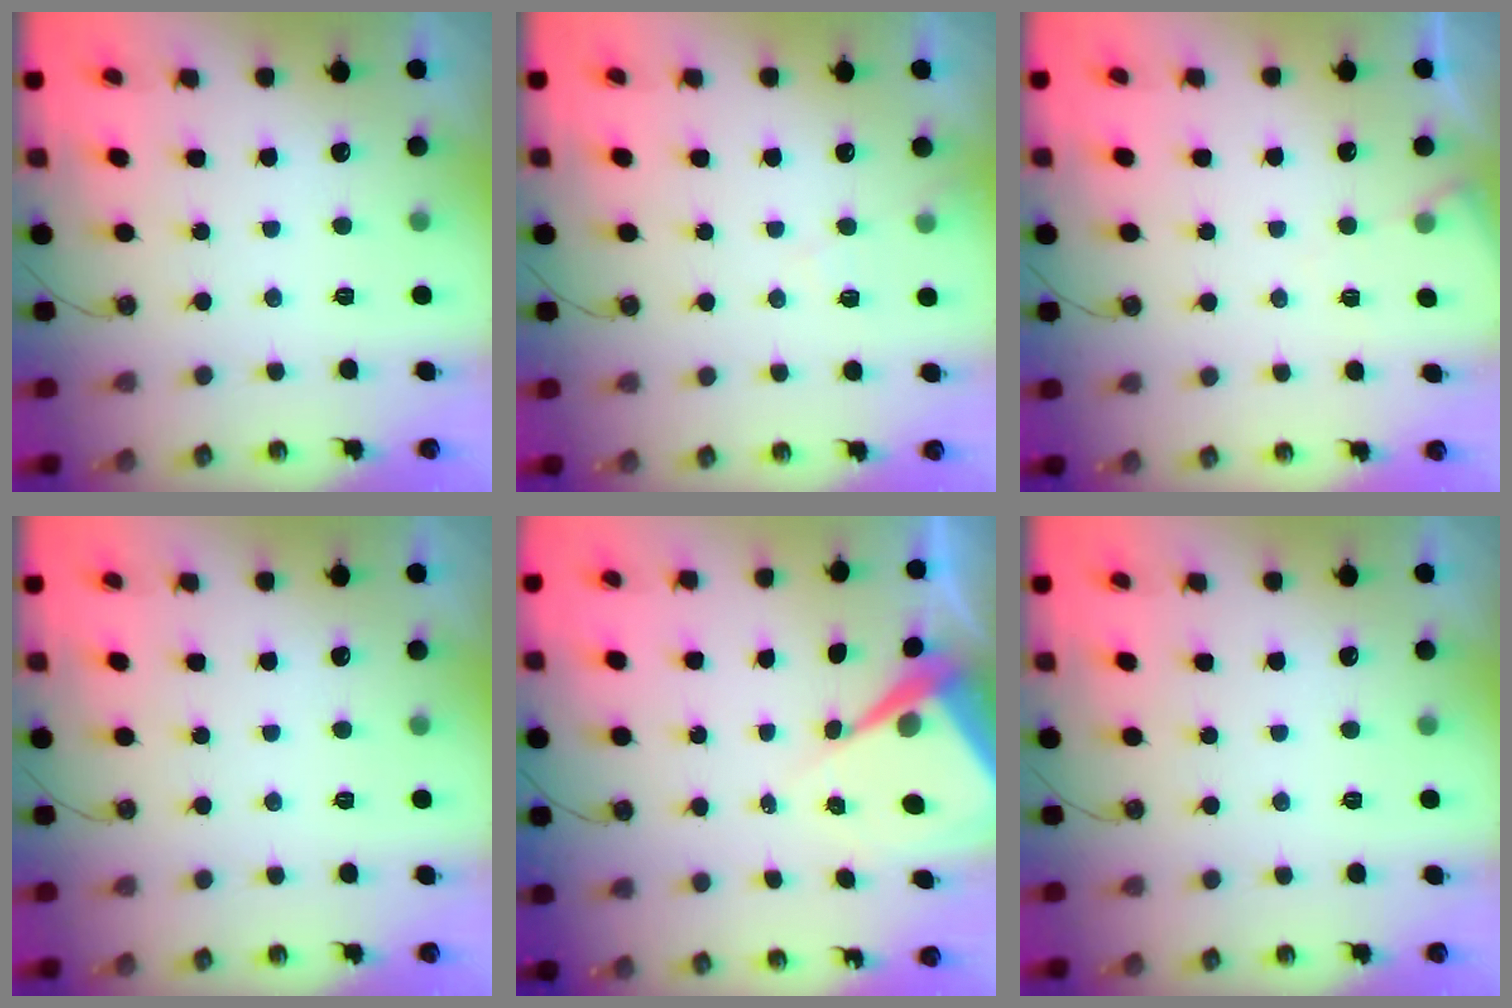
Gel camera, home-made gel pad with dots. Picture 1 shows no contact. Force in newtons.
{"total": 6.3, "press": 6.2, "slide": 0.7}
{"total": 4.4, "press": 4.4, "slide": 0.6}
{"total": 0.0}
{"total": 8.2, "press": 8.2, "slide": 0.8}
{"total": 0.0}